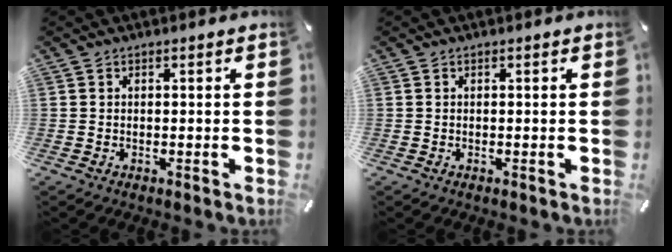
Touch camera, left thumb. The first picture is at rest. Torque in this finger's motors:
{"motor_torque": [0.00, 0.00, 0.00, 0.00, 0.00]}